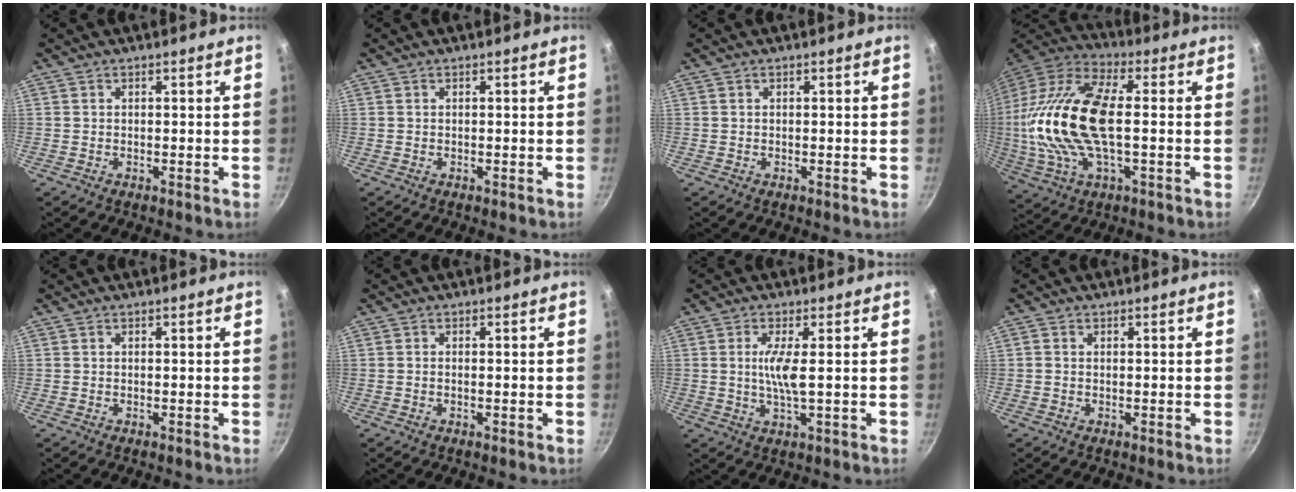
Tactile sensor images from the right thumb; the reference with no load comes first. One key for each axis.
{"total": 0.0}
{"total": 0.0}
{"total": 22.9, "fx": 0.1, "fy": 10.2, "fz": 20.5, "tx": -0.418, "ty": 0.025, "tz": -0.010}
{"total": 0.0}
{"total": 0.7, "fx": -0.2, "fy": 0.1, "fz": 0.6, "tx": -0.012, "ty": 0.002, "tz": -0.005}
{"total": 5.2, "fx": 0.5, "fy": 0.8, "fz": 5.1, "tx": -0.112, "ty": -0.005, "tz": 0.010}
{"total": 0.7, "fx": 0.1, "fy": 0.6, "fz": 0.4, "tx": -0.009, "ty": 0.003, "tz": 0.000}